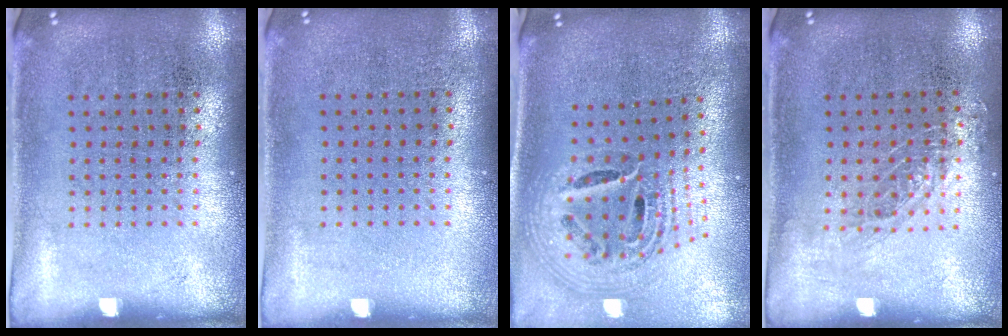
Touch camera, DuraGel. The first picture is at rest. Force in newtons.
{"total": 0.0}
{"total": 2.1, "press": 1.7, "slide": 1.4}
{"total": 0.9, "press": 0.8, "slide": 0.2}